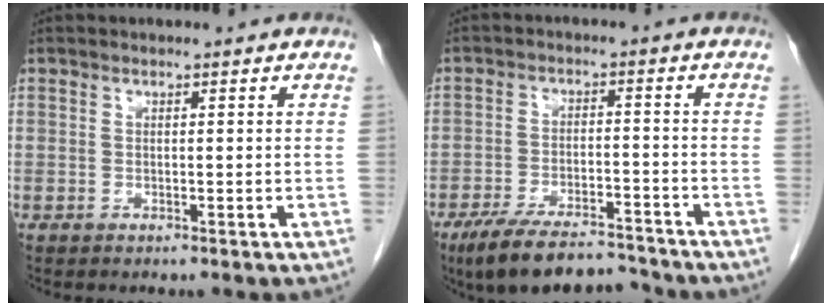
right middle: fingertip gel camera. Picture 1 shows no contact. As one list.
[{"total": 11.0, "force": [-9.5, 2.9, 4.9], "torque": [-0.082, -0.004, -0.154]}]